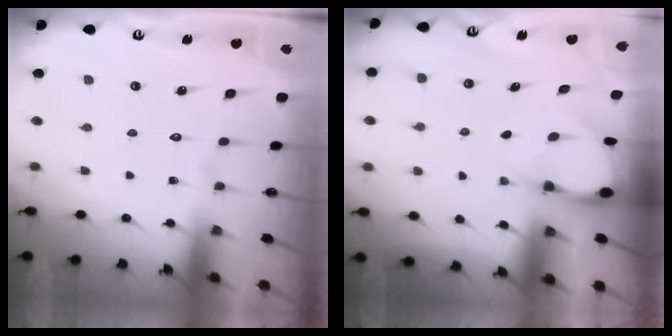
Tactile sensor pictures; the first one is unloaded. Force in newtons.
{"total": 3.0, "press": 3.0, "slide": 0.3}